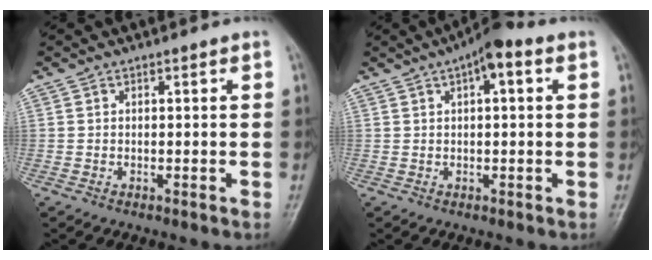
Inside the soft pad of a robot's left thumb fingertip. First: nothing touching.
{"total": 6.2, "force": [2.6, 2.2, 5.2], "torque": [-0.071, 0.014, 0.028]}